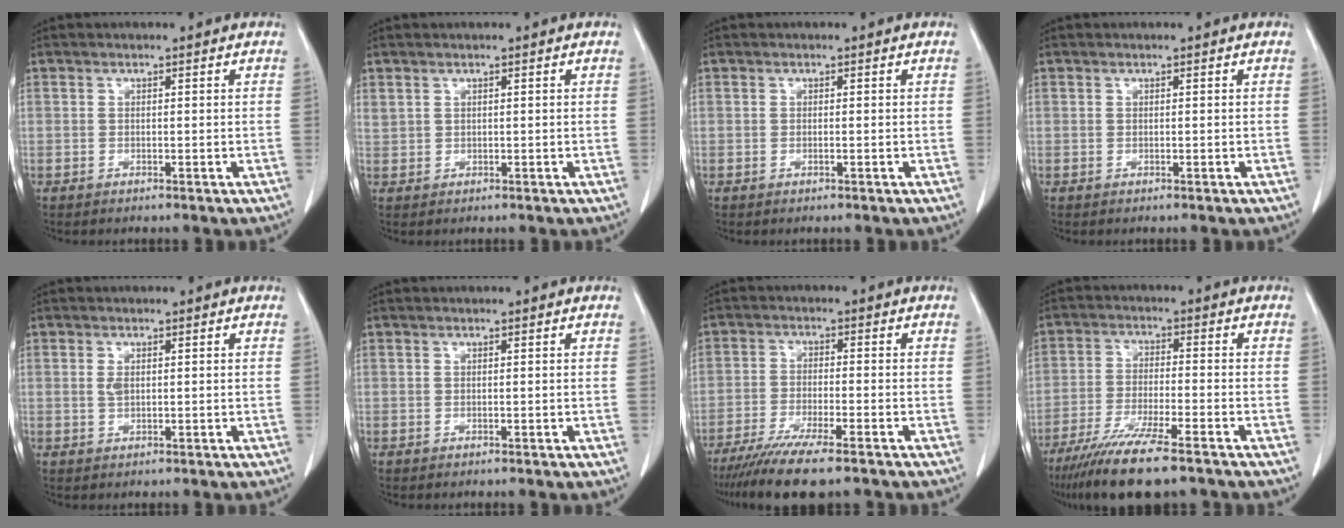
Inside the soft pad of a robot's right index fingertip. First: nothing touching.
{"total": 1.9, "force": [0.8, 1.4, 0.9], "torque": [-0.040, 0.020, 0.027]}
{"total": 0.6, "force": [-0.2, 0.2, 0.5], "torque": [-0.014, 0.000, -0.002]}
{"total": 0.0}
{"total": 1.9, "force": [0.2, 1.1, 1.6], "torque": [-0.036, 0.004, 0.006]}
{"total": 0.0}
{"total": 11.7, "force": [-8.9, 1.7, 7.4], "torque": [-0.124, -0.025, -0.142]}
{"total": 13.9, "force": [-10.1, 2.1, 9.2], "torque": [-0.174, -0.035, -0.170]}